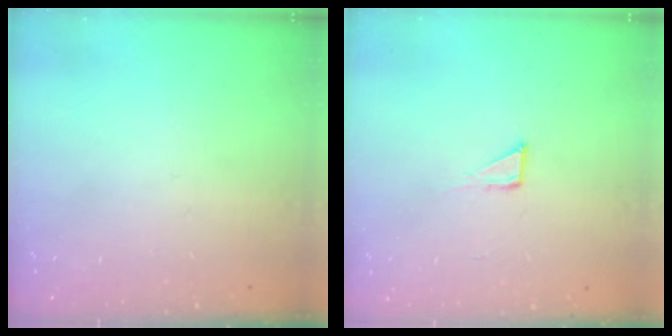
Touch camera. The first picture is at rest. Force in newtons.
{"total": 2.7, "press": 2.7, "slide": 0.2}